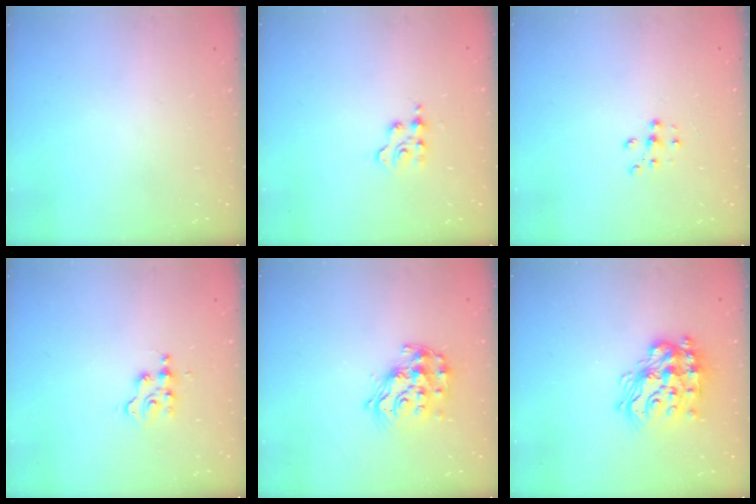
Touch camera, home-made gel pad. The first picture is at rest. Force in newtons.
{"total": 2.3, "press": 2.3, "slide": 0.3}
{"total": 6.3, "press": 6.3, "slide": 0.9}
{"total": 2.9, "press": 2.8, "slide": 0.3}
{"total": 15.5, "press": 15.5, "slide": 1.1}
{"total": 18.7, "press": 18.7, "slide": 1.2}